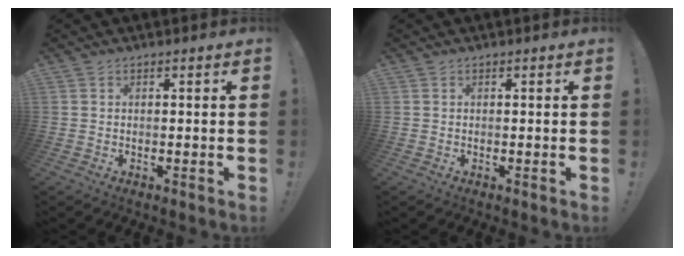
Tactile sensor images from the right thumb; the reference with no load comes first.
{"total": 0.0}